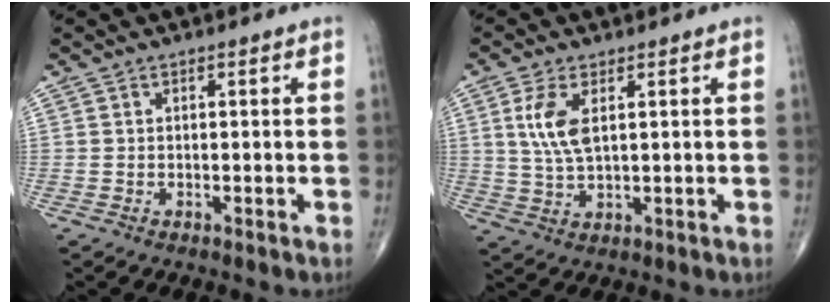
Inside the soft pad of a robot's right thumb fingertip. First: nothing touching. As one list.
[{"total": 6.8, "force": [2.0, 3.0, 5.8], "torque": [-0.129, -0.006, 0.048]}]